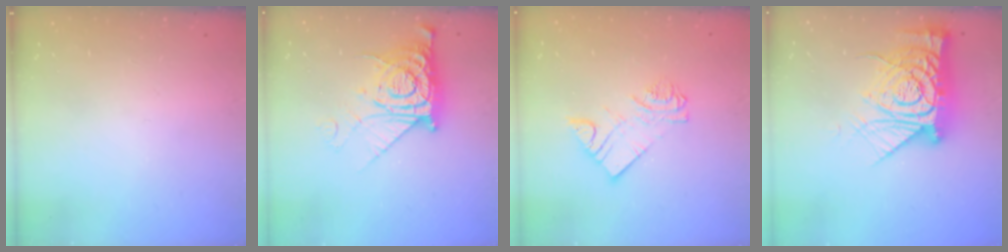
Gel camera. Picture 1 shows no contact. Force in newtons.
{"total": 11.7, "press": 11.6, "slide": 1.4}
{"total": 8.0, "press": 8.0, "slide": 0.4}
{"total": 22.0, "press": 21.9, "slide": 2.2}